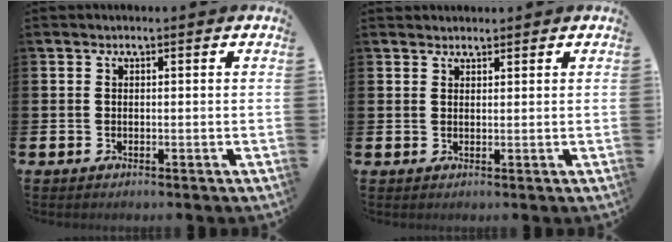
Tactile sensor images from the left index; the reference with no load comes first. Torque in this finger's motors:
{"motor_torque": [0.00, -2.14, -0.14, 0.02]}